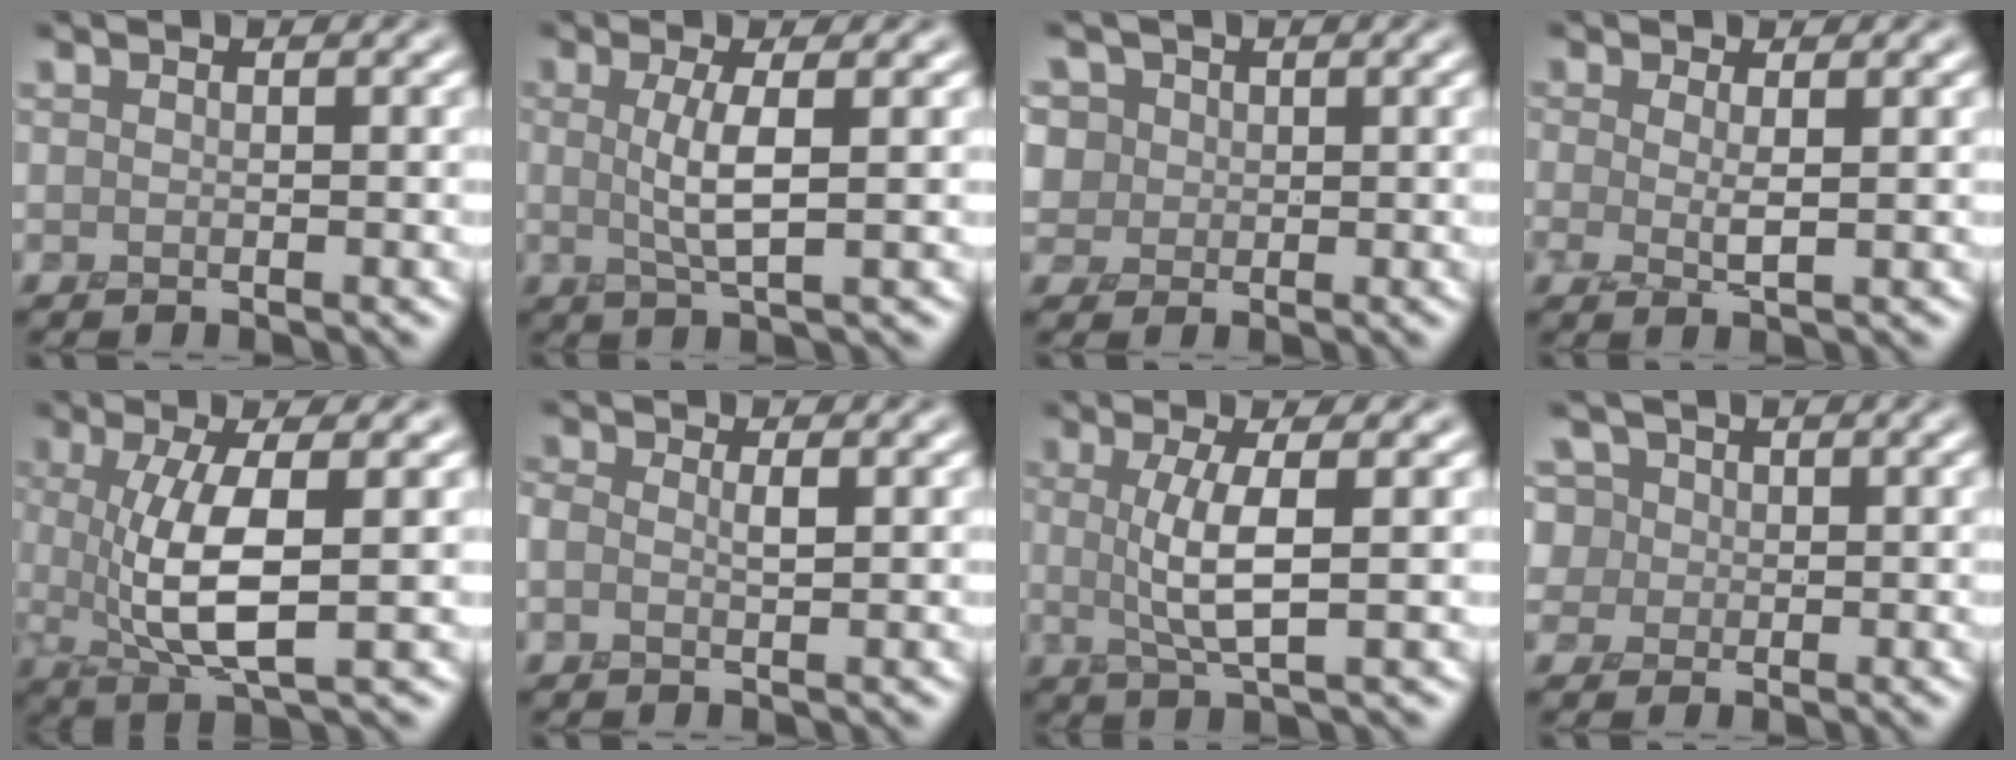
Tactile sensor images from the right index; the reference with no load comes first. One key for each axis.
{"total": 2.9, "fx": 0.1, "fy": 0.6, "fz": 2.8, "tx": -0.054, "ty": -0.006, "tz": 0.005}
{"total": 3.8, "fx": 1.6, "fy": 3.3, "fz": 1.0, "tx": -0.034, "ty": 0.012, "tz": 0.027}
{"total": 1.4, "fx": -0.1, "fy": 0.1, "fz": 1.4, "tx": -0.031, "ty": -0.009, "tz": 0.002}
{"total": 5.8, "fx": 0.1, "fy": 1.5, "fz": 5.6, "tx": -0.108, "ty": -0.006, "tz": 0.008}
{"total": 0.9, "fx": -0.1, "fy": 0.4, "fz": 0.8, "tx": -0.017, "ty": -0.001, "tz": -0.001}
{"total": 3.8, "fx": 0.2, "fy": 0.8, "fz": 3.8, "tx": -0.072, "ty": -0.004, "tz": 0.009}
{"total": 5.5, "fx": 2.3, "fy": 4.5, "fz": 2.0, "tx": -0.042, "ty": 0.022, "tz": 0.019}